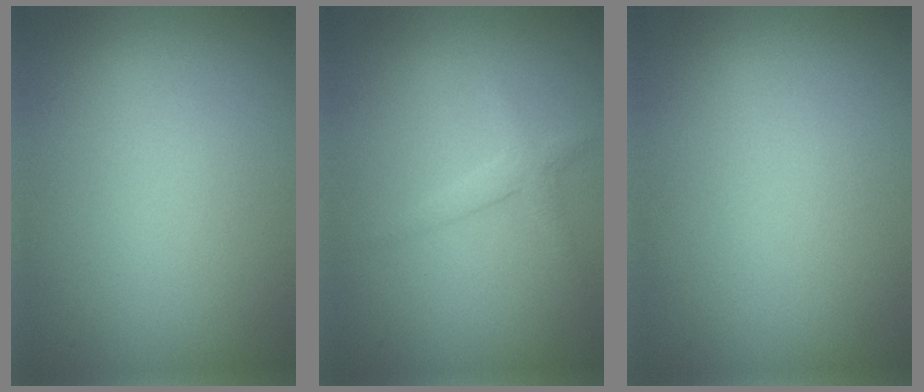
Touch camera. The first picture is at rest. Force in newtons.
{"total": 1.7, "press": 1.7, "slide": 0.1}
{"total": 0.0}